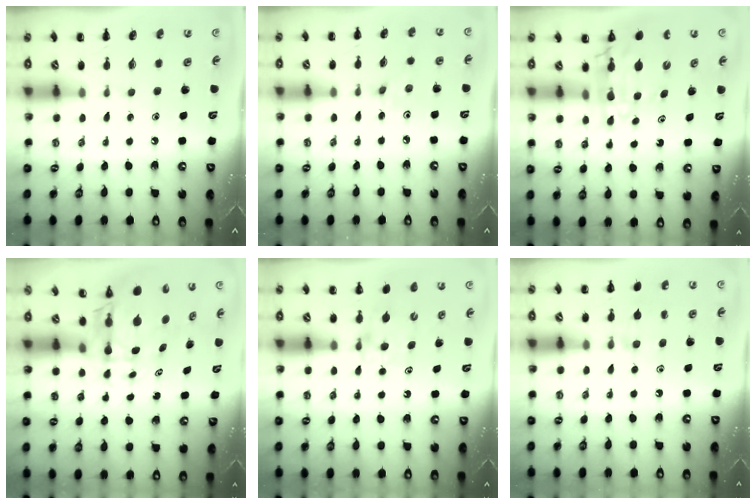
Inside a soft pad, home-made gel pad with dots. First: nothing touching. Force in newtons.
{"total": 2.4, "press": 2.2, "slide": 0.8}
{"total": 8.5, "press": 8.0, "slide": 2.9}
{"total": 6.3, "press": 6.2, "slide": 1.5}
{"total": 4.4, "press": 4.3, "slide": 1.3}
{"total": 7.0, "press": 6.7, "slide": 2.2}